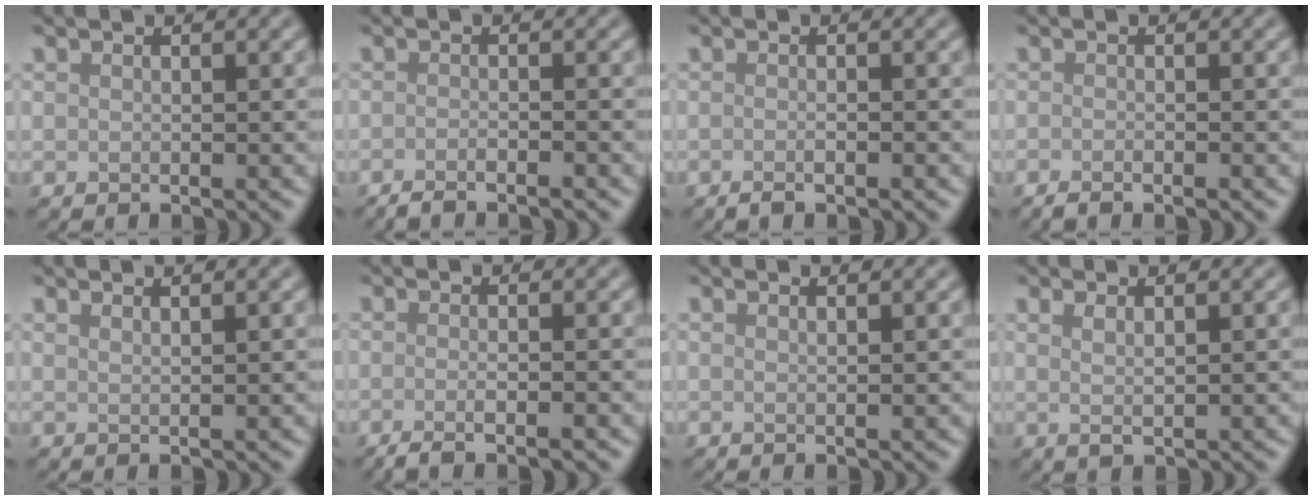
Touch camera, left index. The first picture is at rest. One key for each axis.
{"total": 2.3, "fx": -1.6, "fy": 0.5, "fz": 1.6, "tx": -0.017, "ty": -0.001, "tz": -0.034}
{"total": 1.4, "fx": -0.6, "fy": 0.4, "fz": 1.3, "tx": -0.014, "ty": -0.001, "tz": -0.014}
{"total": 1.7, "fx": -1.0, "fy": 0.3, "fz": 1.3, "tx": -0.016, "ty": 0.000, "tz": -0.019}
{"total": 1.4, "fx": 1.1, "fy": 0.4, "fz": 0.7, "tx": 0.000, "ty": 0.003, "tz": 0.006}
{"total": 3.1, "fx": -1.3, "fy": 0.9, "fz": 2.7, "tx": -0.030, "ty": -0.002, "tz": -0.029}
{"total": 0.7, "fx": 0.6, "fy": 0.1, "fz": 0.4, "tx": -0.002, "ty": 0.002, "tz": 0.010}
{"total": 1.5, "fx": 0.7, "fy": 0.4, "fz": 1.3, "tx": -0.024, "ty": -0.003, "tz": 0.013}